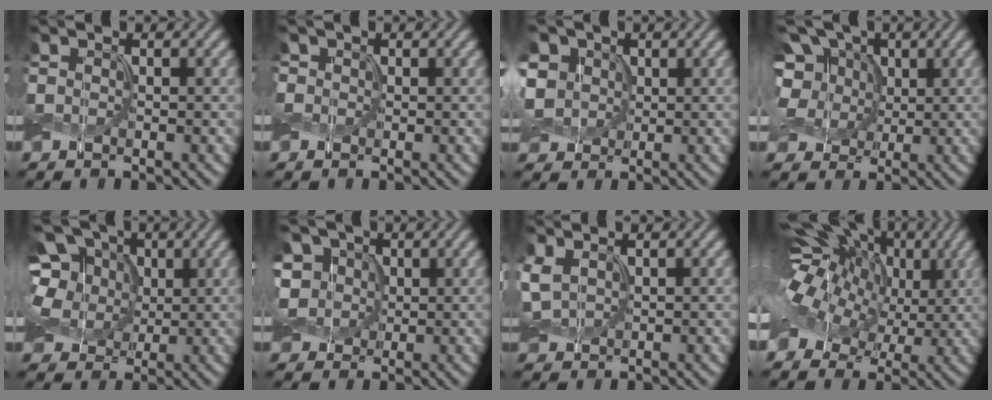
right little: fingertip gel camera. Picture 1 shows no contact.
{"total": 0.7, "force": [0.0, 0.7, 0.0], "torque": [0.002, 0.003, -0.002]}
{"total": 6.2, "force": [1.6, 5.1, 3.1], "torque": [-0.096, 0.031, 0.014]}
{"total": 9.9, "force": [1.3, 7.9, 5.7], "torque": [-0.120, 0.032, -0.001]}
{"total": 9.4, "force": [0.6, 7.7, 5.4], "torque": [-0.117, 0.022, -0.008]}
{"total": 6.3, "force": [1.4, 5.3, 3.1], "torque": [-0.084, 0.028, 0.007]}
{"total": 3.1, "force": [0.8, 2.1, 2.1], "torque": [-0.058, 0.009, 0.017]}
{"total": 18.1, "force": [4.0, 12.3, 12.6], "torque": [-0.234, 0.038, 0.034]}